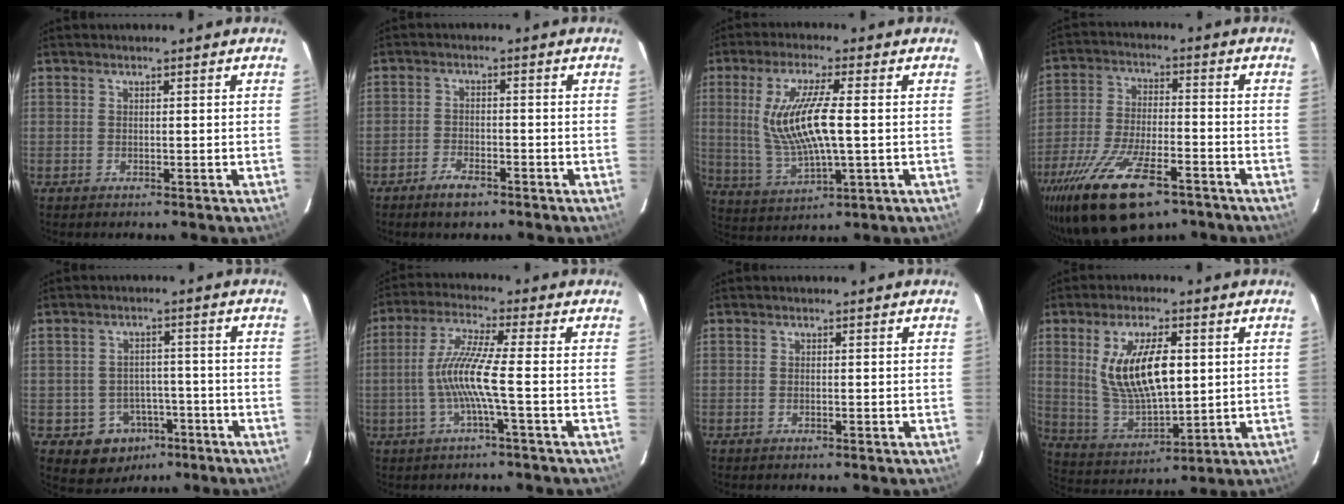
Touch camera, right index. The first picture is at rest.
{"total": 4.7, "force": [-3.4, 2.0, 2.5], "torque": [-0.063, -0.001, -0.061]}
{"total": 12.8, "force": [0.6, 2.7, 12.5], "torque": [-0.243, -0.010, 0.025]}
{"total": 20.2, "force": [-13.0, 7.6, 13.5], "torque": [-0.275, -0.046, -0.219]}
{"total": 7.8, "force": [-4.1, 6.4, 1.7], "torque": [-0.041, 0.028, -0.037]}
{"total": 8.9, "force": [-2.0, -0.9, 8.6], "torque": [-0.180, 0.001, -0.036]}
{"total": 0.6, "force": [-0.3, 0.2, 0.4], "torque": [-0.009, -0.001, -0.005]}
{"total": 14.4, "force": [3.0, 6.0, 12.8], "torque": [-0.247, -0.003, 0.071]}